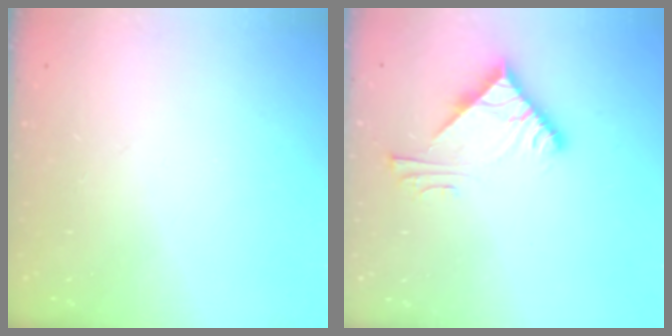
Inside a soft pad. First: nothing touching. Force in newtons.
{"total": 6.6, "press": 6.6, "slide": 0.5}